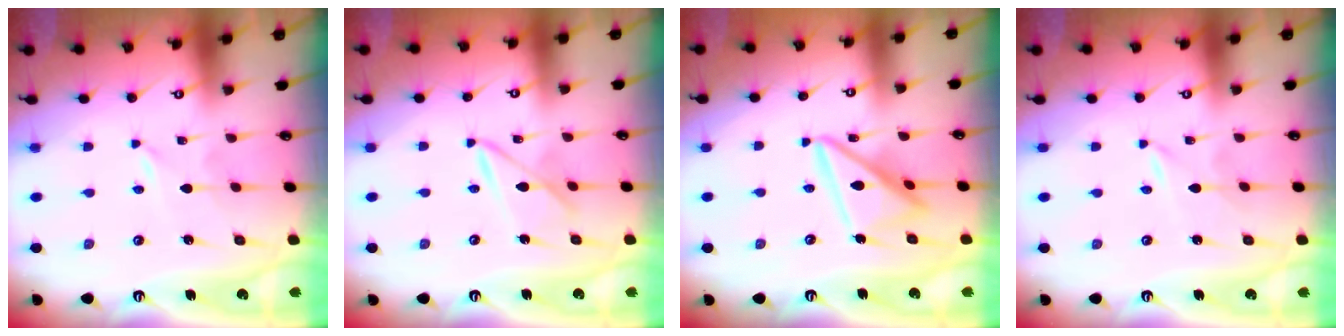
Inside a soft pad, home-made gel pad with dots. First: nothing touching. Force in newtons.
{"total": 6.4, "press": 6.4, "slide": 0.4}
{"total": 14.2, "press": 14.1, "slide": 1.5}
{"total": 0.0}